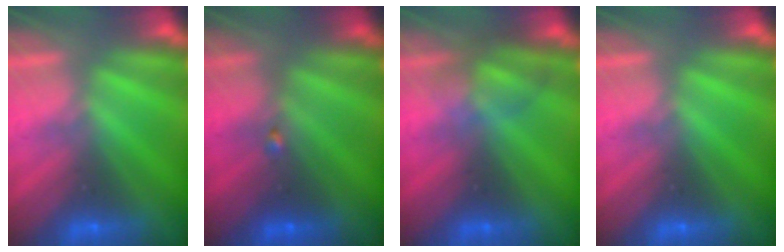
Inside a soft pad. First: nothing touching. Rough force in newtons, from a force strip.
{"total": 1.9}
{"total": 2.5}
{"total": 0.0}